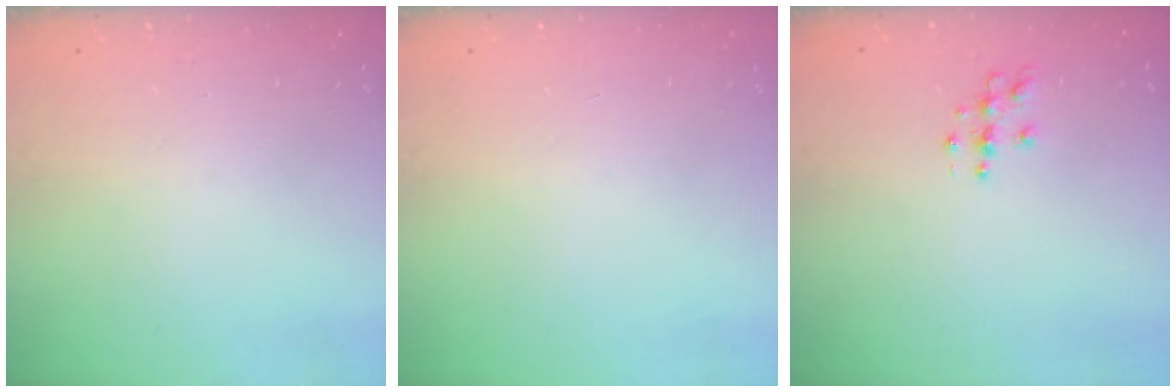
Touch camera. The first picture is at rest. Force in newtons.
{"total": 0.0}
{"total": 4.1, "press": 4.1, "slide": 0.5}